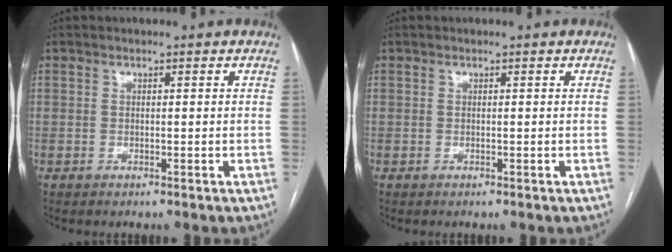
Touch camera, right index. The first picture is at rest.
{"total": 0.0}